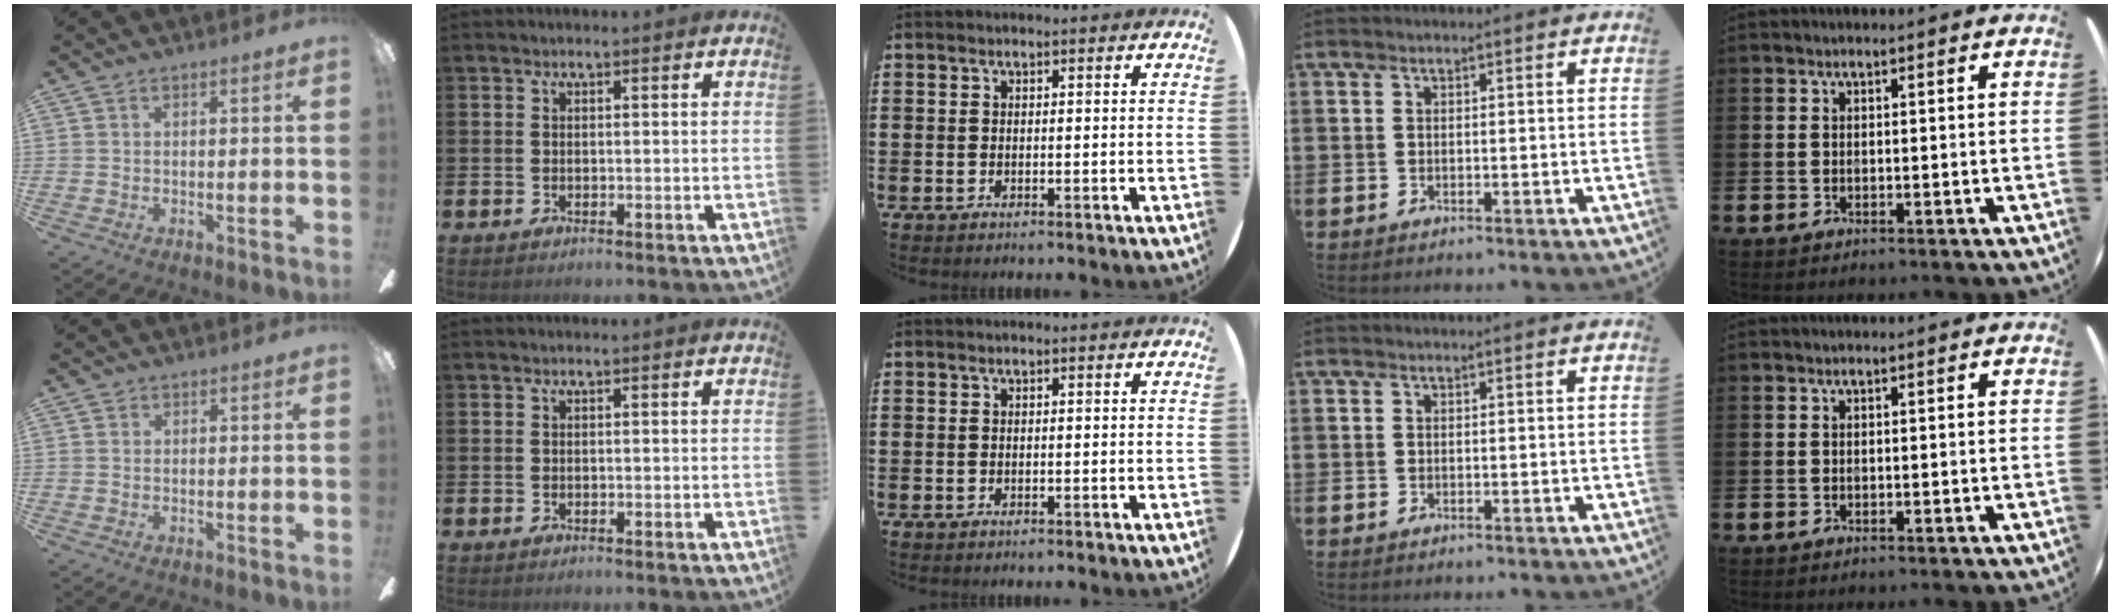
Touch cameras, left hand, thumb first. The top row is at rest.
{}